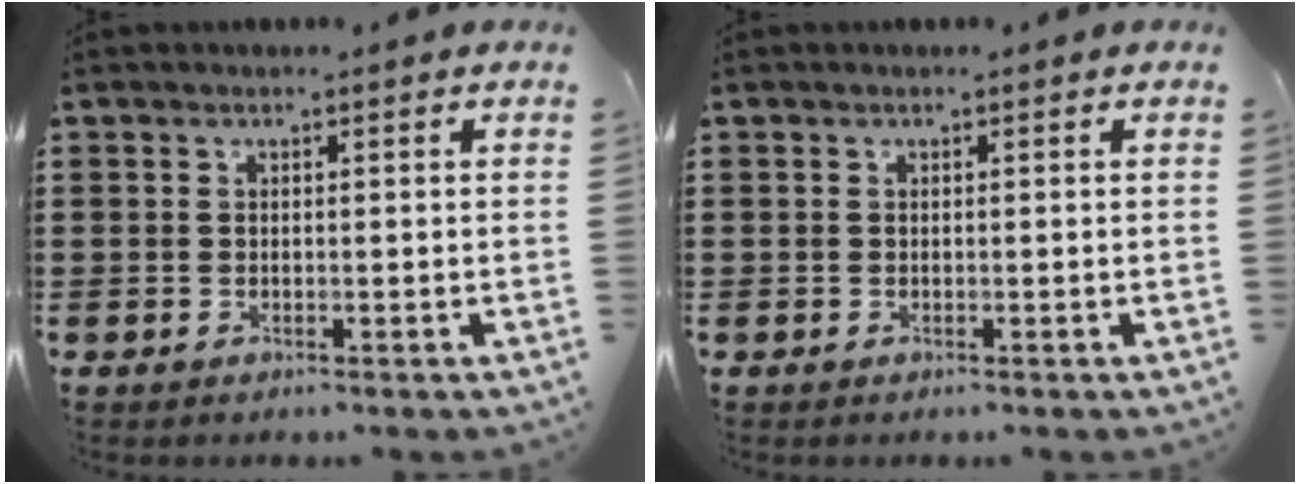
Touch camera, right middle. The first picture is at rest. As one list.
[{"total": 0.0}]